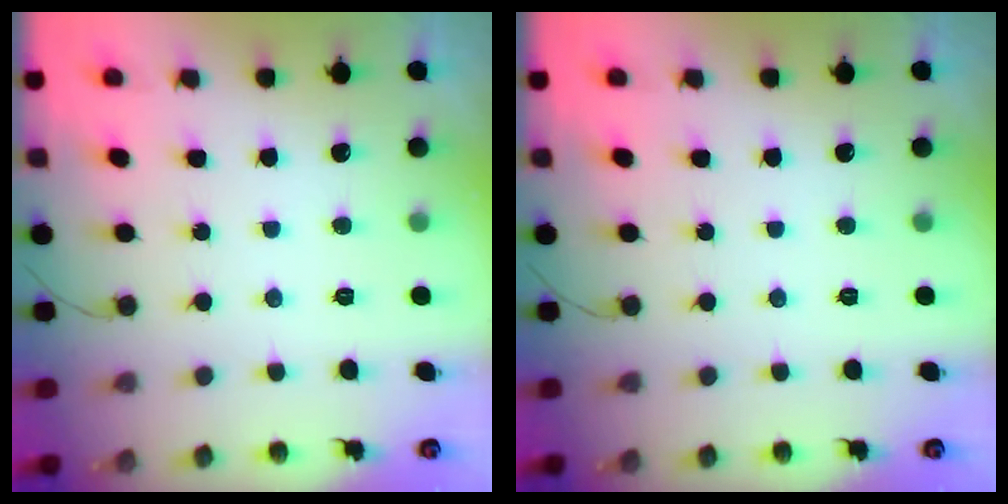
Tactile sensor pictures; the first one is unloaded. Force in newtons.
{"total": 0.0}